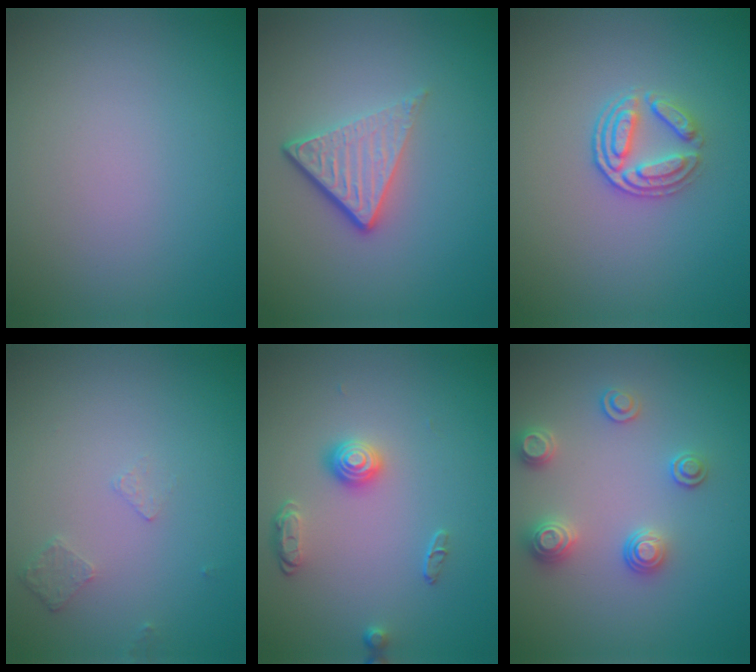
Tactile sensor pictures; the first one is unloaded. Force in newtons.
{"total": 4.2, "press": 2.6, "slide": 3.3}
{"total": 2.9, "press": 2.5, "slide": 1.6}
{"total": 0.8, "press": 0.6, "slide": 0.5}
{"total": 2.1, "press": 1.6, "slide": 1.4}
{"total": 2.7, "press": 2.6, "slide": 0.3}